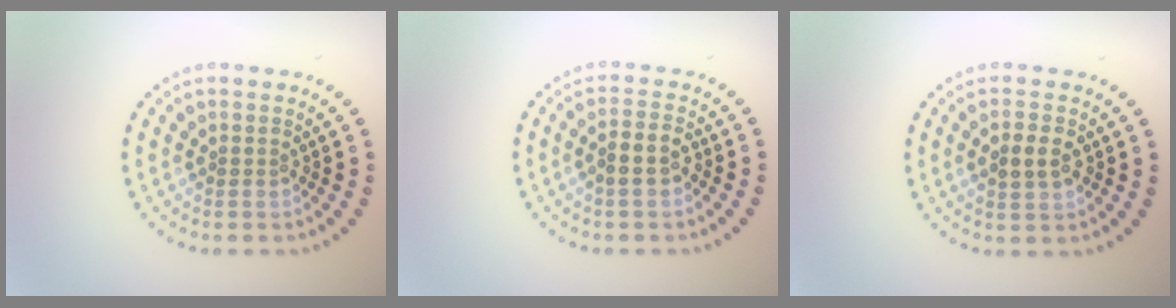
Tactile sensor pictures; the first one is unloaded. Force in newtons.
{"total": 2.3, "press": 2.2, "slide": 0.8}
{"total": 2.5, "press": 2.5, "slide": 0.1}